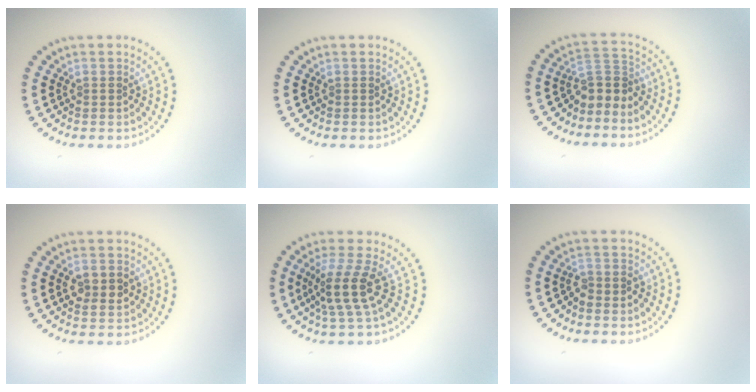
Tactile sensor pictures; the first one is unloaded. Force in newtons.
{"total": 0.0}
{"total": 2.8, "press": 1.9, "slide": 2.0}
{"total": 2.3, "press": 2.3, "slide": 0.2}
{"total": 3.7, "press": 2.7, "slide": 2.5}
{"total": 1.4, "press": 1.1, "slide": 0.8}